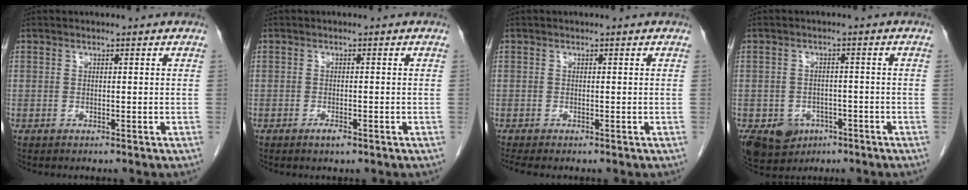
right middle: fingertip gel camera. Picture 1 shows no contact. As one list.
[{"total": 1.4, "force": [-0.9, 0.3, 1.1], "torque": [-0.020, 0.000, -0.012]}, {"total": 1.2, "force": [-1.1, 0.0, 0.6], "torque": [-0.011, -0.003, -0.017]}, {"total": 11.5, "force": [-5.5, 9.1, 4.5], "torque": [-0.118, -0.001, -0.074]}]